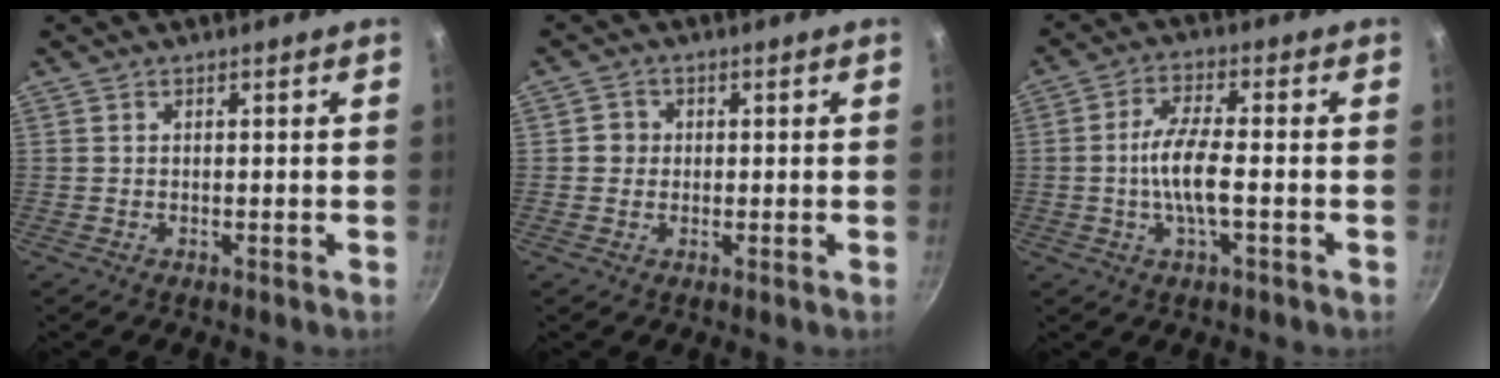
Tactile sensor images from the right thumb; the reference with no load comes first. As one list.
[{"total": 2.5, "force": [0.0, 2.4, 0.7], "torque": [0.004, 0.007, -0.004]}, {"total": 7.7, "force": [-1.4, 2.1, 7.3], "torque": [-0.148, 0.015, -0.033]}]